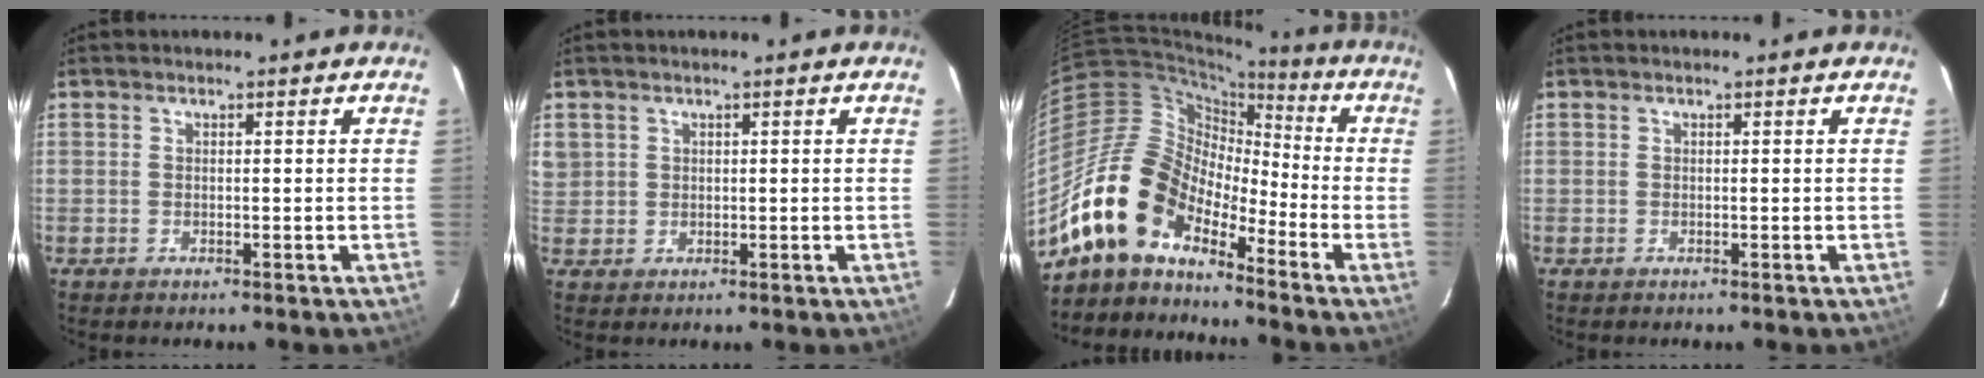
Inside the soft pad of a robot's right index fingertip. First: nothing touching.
{"total": 3.4, "force": [1.2, 3.1, 0.5], "torque": [-0.004, 0.008, 0.027]}
{"total": 14.7, "force": [-11.0, 7.4, 6.4], "torque": [-0.116, 0.018, -0.218]}
{"total": 0.0}